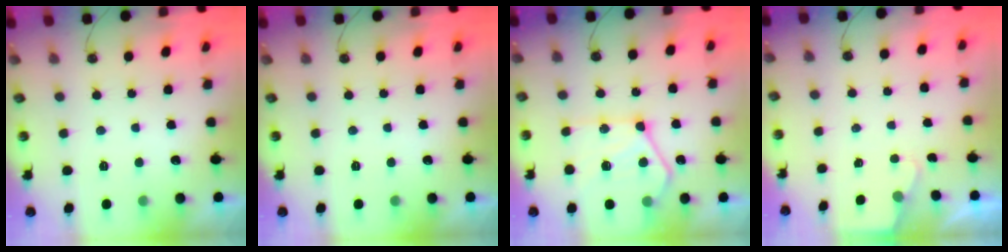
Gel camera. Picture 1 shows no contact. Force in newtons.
{"total": 0.0}
{"total": 17.4, "press": 17.3, "slide": 1.8}
{"total": 1.5, "press": 1.5, "slide": 0.3}